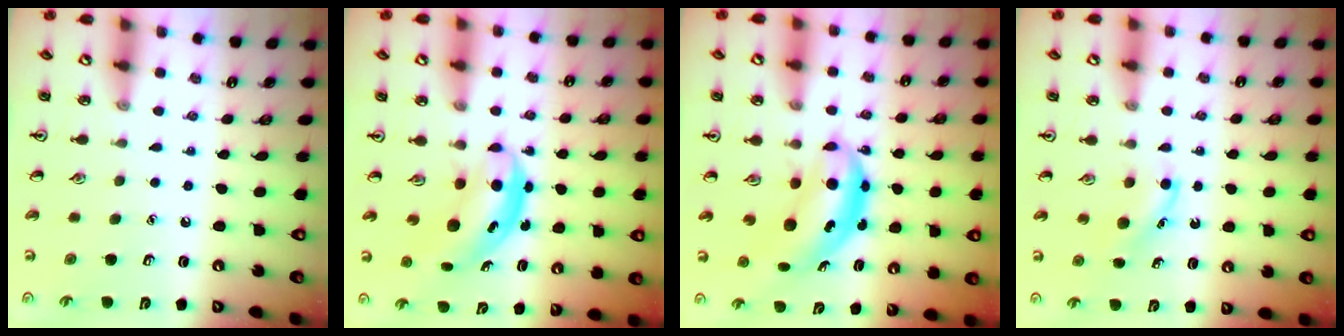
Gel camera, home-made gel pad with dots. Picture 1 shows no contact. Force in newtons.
{"total": 5.1, "press": 5.1, "slide": 0.6}
{"total": 6.3, "press": 6.0, "slide": 1.6}
{"total": 4.1, "press": 3.9, "slide": 1.3}